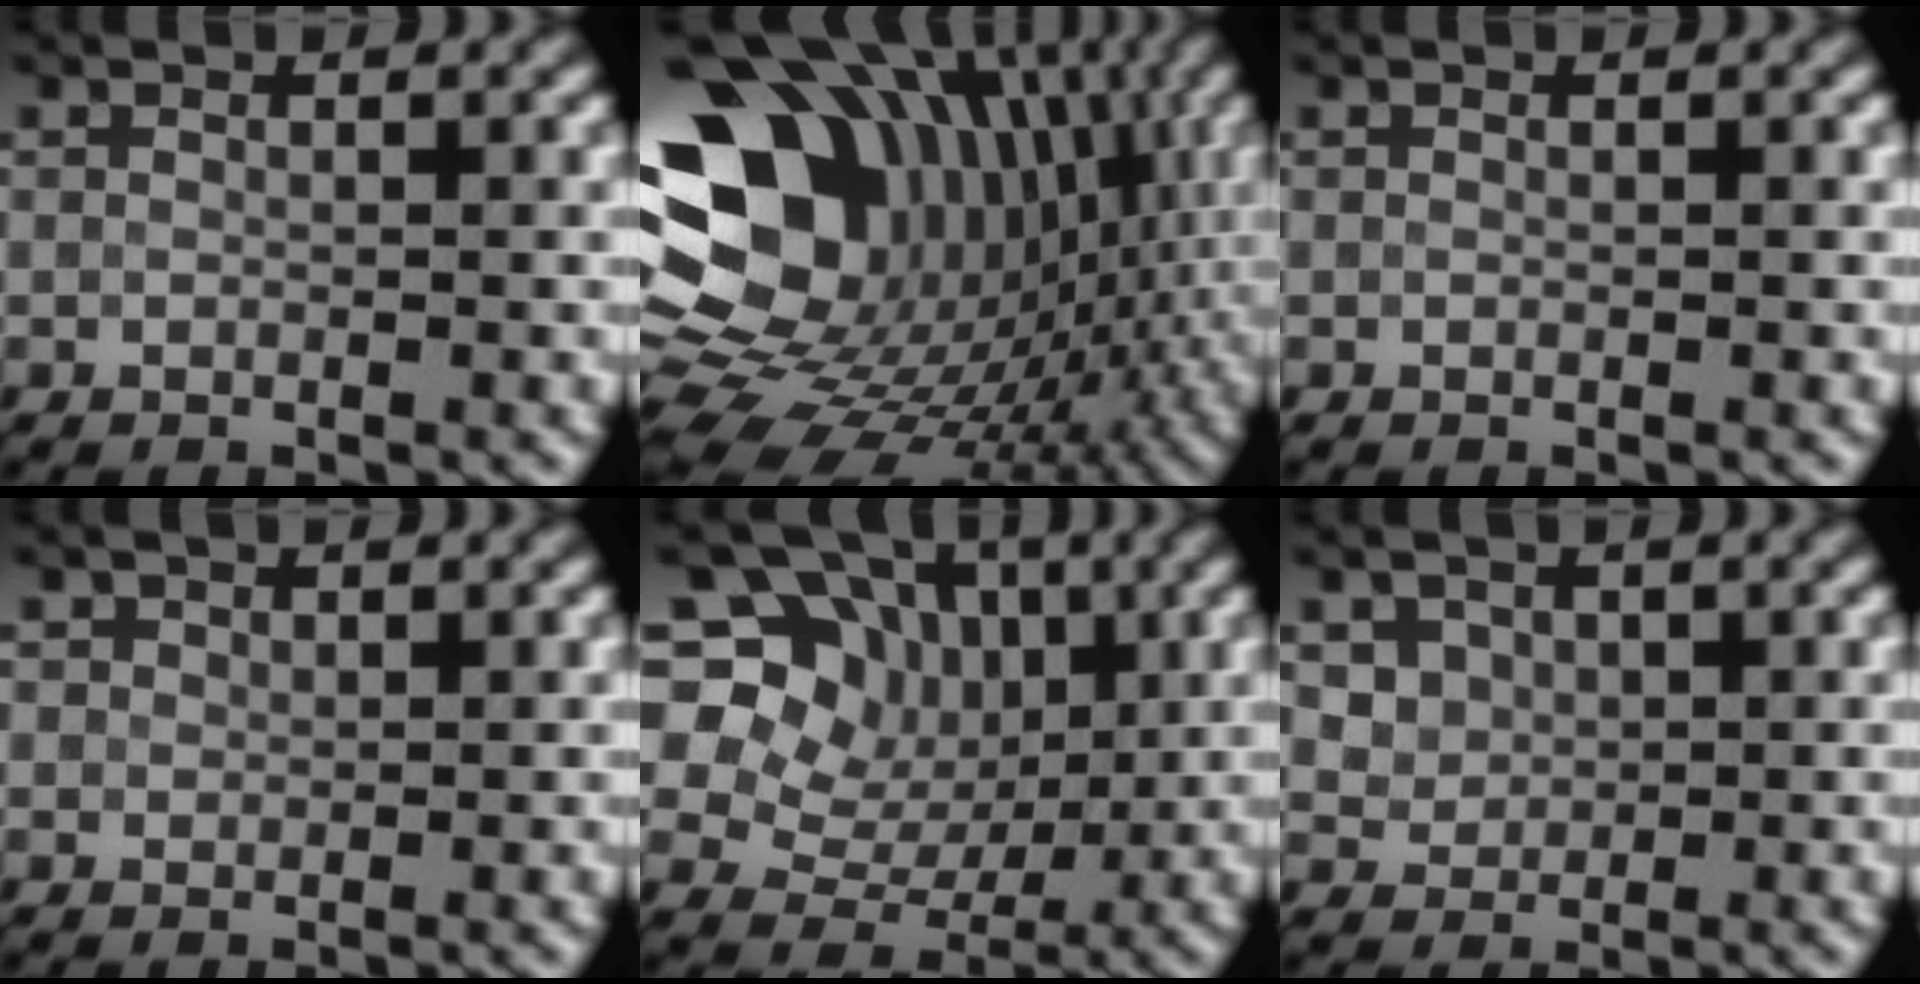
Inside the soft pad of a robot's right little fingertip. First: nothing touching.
{"total": 17.3, "force": [2.5, 13.3, 10.8], "torque": [-0.179, 0.005, 0.064]}
{"total": 0.0}
{"total": 1.0, "force": [0.4, 0.9, -0.2], "torque": [0.025, -0.003, -0.001]}
{"total": 12.2, "force": [4.6, 9.9, 5.5], "torque": [-0.113, 0.042, 0.054]}
{"total": 2.4, "force": [0.9, 2.1, 0.6], "torque": [0.007, 0.002, 0.015]}